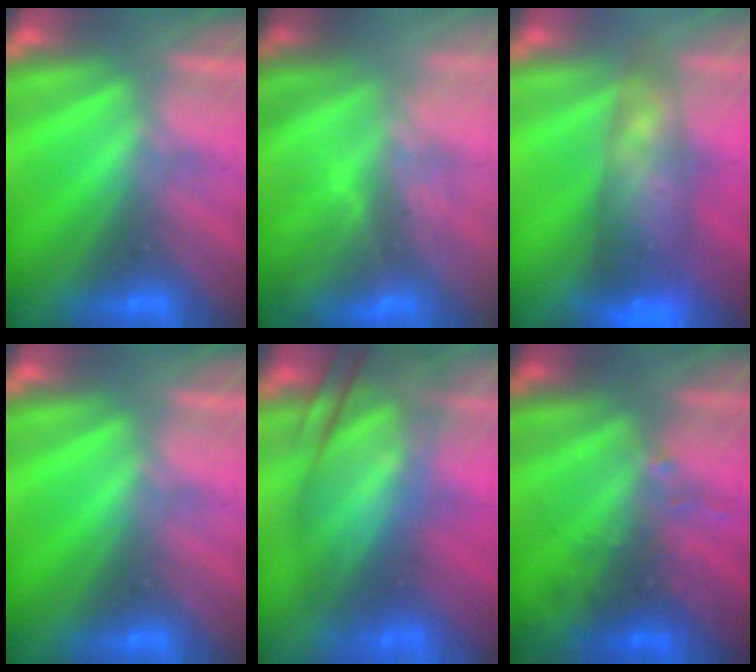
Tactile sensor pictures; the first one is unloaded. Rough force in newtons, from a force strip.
{"total": 9.8}
{"total": 8.2}
{"total": 0.0}
{"total": 8.0}
{"total": 7.7}